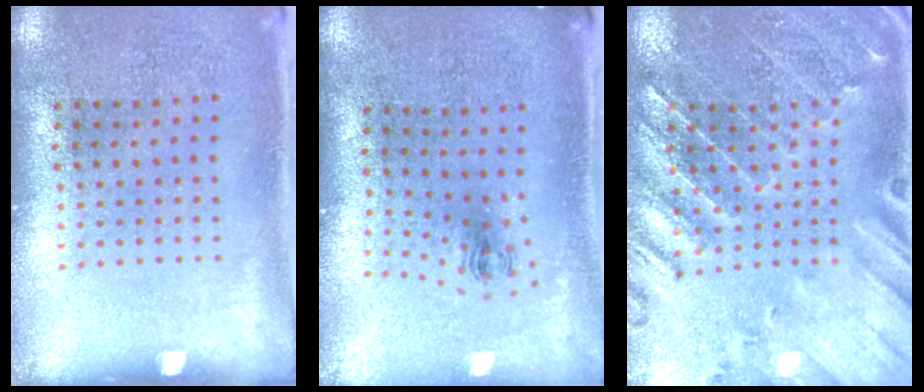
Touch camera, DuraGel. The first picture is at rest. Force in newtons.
{"total": 1.0, "press": 0.4, "slide": 0.9}
{"total": 0.8, "press": 0.7, "slide": 0.3}